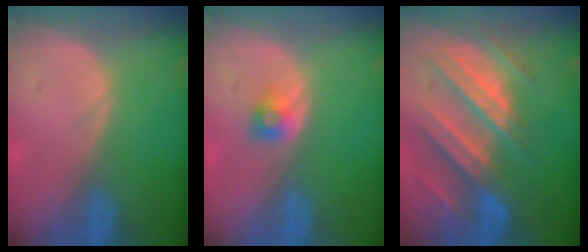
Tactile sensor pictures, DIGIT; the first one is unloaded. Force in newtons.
{"total": 2.0, "press": 2.0, "slide": 0.3}
{"total": 10.8, "press": 9.6, "slide": 4.9}